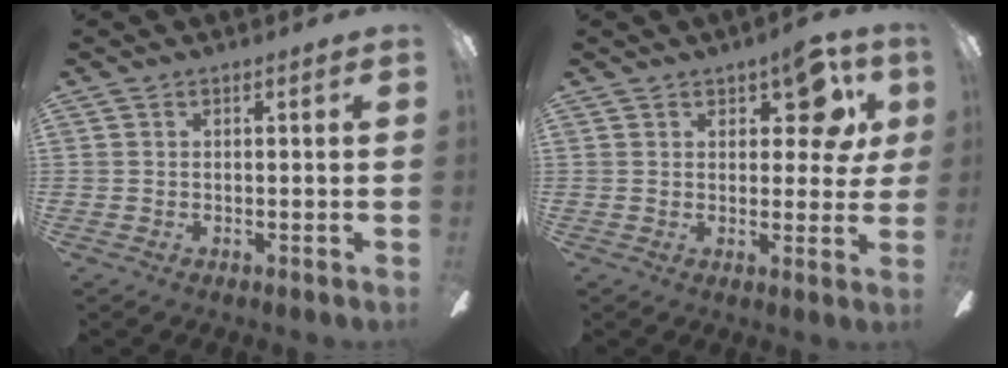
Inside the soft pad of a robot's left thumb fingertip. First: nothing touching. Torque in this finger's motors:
{"motor_torque": [0.17, 0.31, -0.20, 0.11, 0.03]}